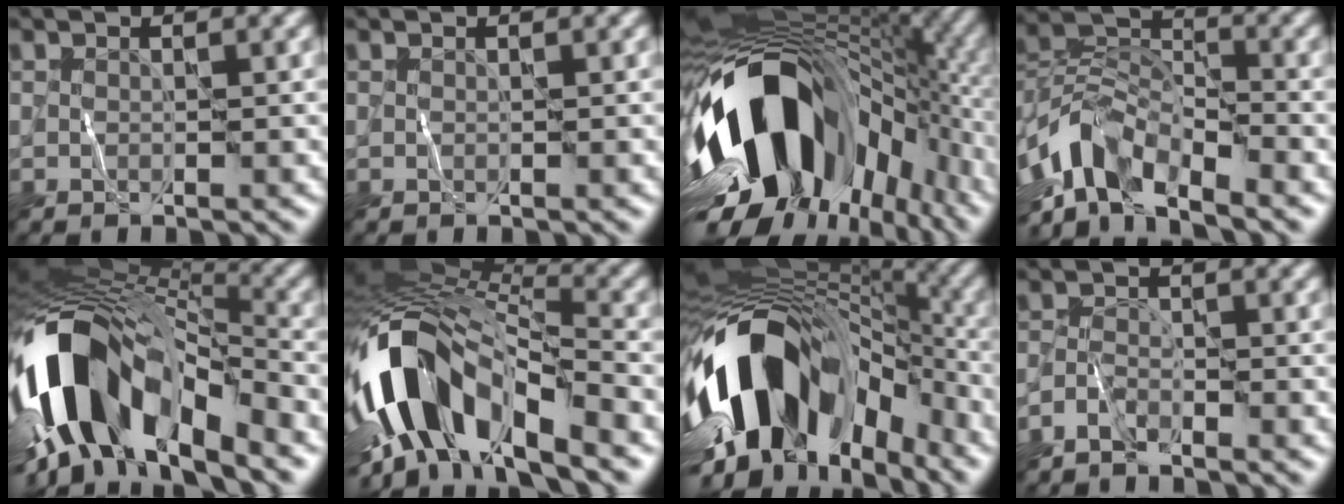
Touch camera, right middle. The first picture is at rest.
{"total": 0.0}
{"total": 17.5, "force": [-4.7, 10.7, 13.0], "torque": [-0.216, -0.022, -0.081]}
{"total": 8.5, "force": [-5.4, 3.7, 5.3], "torque": [-0.087, 0.001, -0.113]}
{"total": 14.8, "force": [-5.8, 7.2, 11.5], "torque": [-0.219, 0.016, -0.107]}
{"total": 13.1, "force": [-5.3, 5.9, 10.4], "torque": [-0.189, 0.007, -0.104]}
{"total": 14.7, "force": [-3.9, 8.9, 11.0], "torque": [-0.186, 0.005, -0.069]}
{"total": 1.9, "force": [-1.8, 0.4, 0.5], "torque": [-0.014, 0.003, -0.044]}